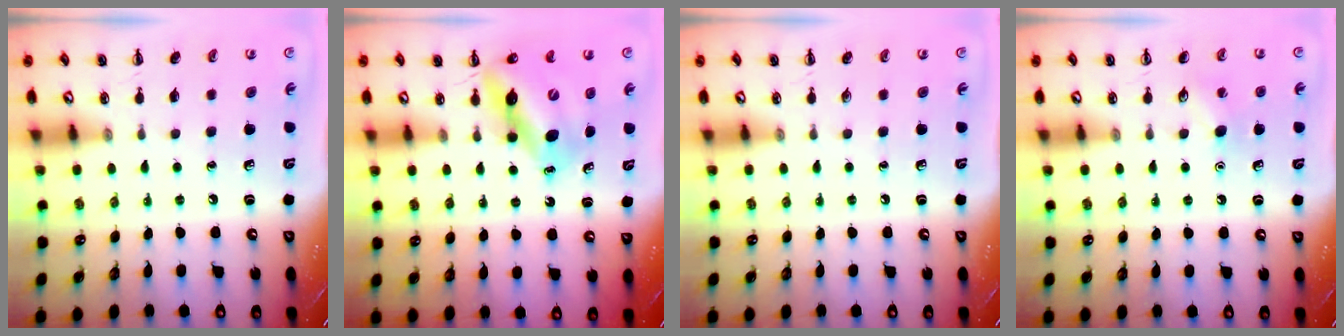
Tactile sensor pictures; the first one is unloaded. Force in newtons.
{"total": 12.8, "press": 12.4, "slide": 3.4}
{"total": 0.0}
{"total": 8.2, "press": 8.1, "slide": 1.4}